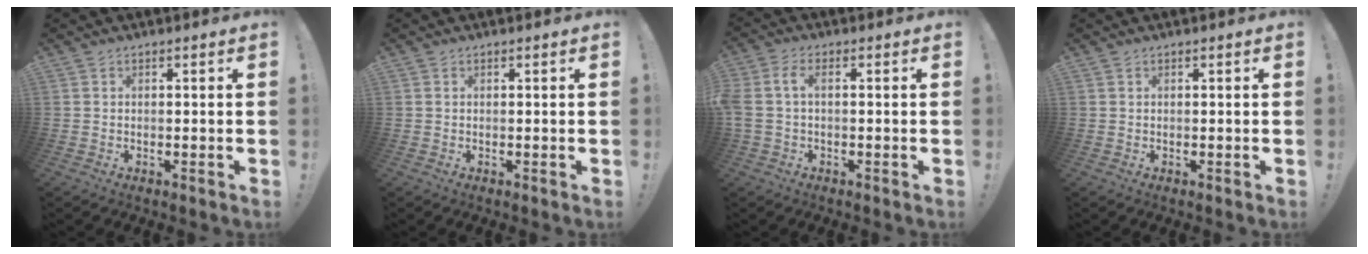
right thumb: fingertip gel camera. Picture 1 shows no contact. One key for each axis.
{"total": 0.0}
{"total": 4.6, "fx": 0.0, "fy": 1.9, "fz": 4.2, "tx": -0.102, "ty": -0.004, "tz": -0.003}
{"total": 0.0}